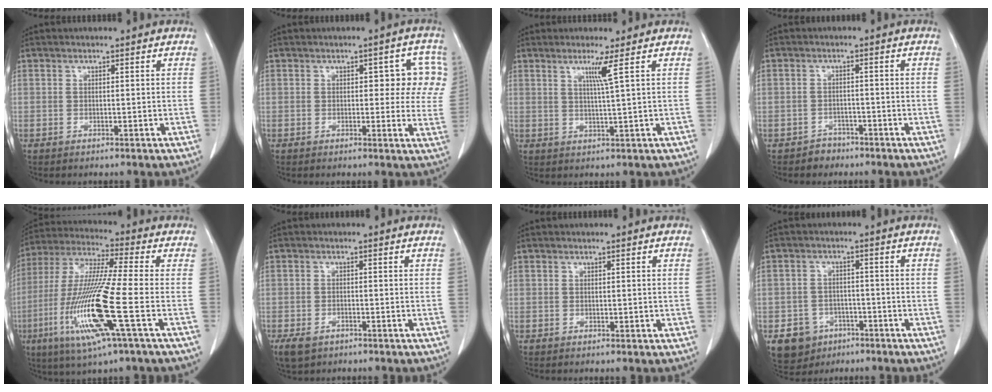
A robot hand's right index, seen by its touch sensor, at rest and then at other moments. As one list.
[{"total": 6.8, "force": [1.9, 3.5, 5.6], "torque": [-0.042, 0.021, 0.018]}, {"total": 3.3, "force": [1.5, -1.4, 2.6], "torque": [-0.052, -0.010, 0.033]}, {"total": 2.4, "force": [-1.7, 1.8, -0.3], "torque": [0.002, 0.009, -0.029]}, {"total": 17.0, "force": [-5.3, -0.1, 16.2], "torque": [-0.342, -0.021, -0.105]}, {"total": 3.9, "force": [-2.5, 2.2, 2.0], "torque": [-0.039, -0.006, -0.035]}, {"total": 0.6, "force": [0.1, 0.4, 0.4], "torque": [0.000, 0.001, 0.005]}, {"total": 6.3, "force": [-3.1, 5.2, 1.5], "torque": [-0.027, 0.007, -0.040]}]